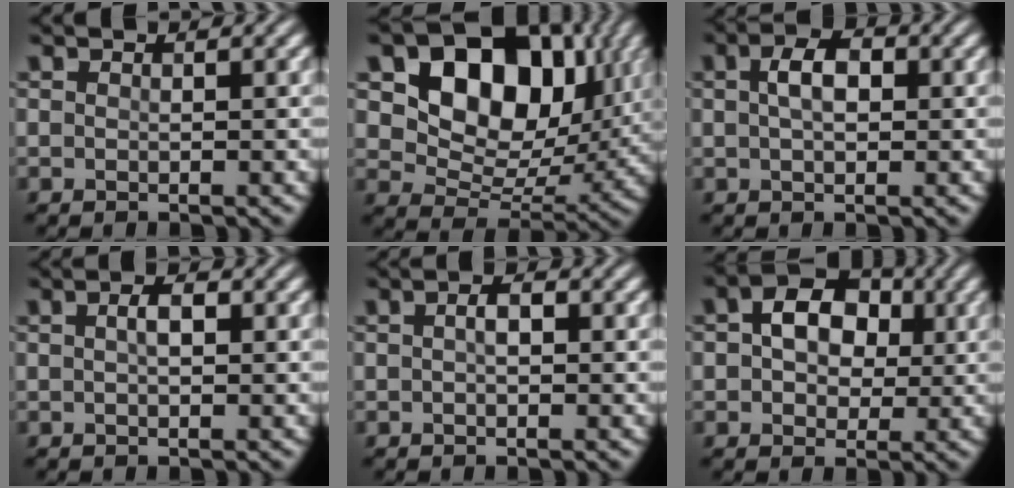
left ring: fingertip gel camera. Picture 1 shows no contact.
{"total": 12.7, "force": [4.2, 8.6, 8.4], "torque": [-0.128, -0.002, 0.074]}
{"total": 3.3, "force": [0.7, 1.9, 2.6], "torque": [-0.050, 0.007, 0.009]}
{"total": 1.7, "force": [0.3, 0.7, 1.5], "torque": [-0.028, 0.004, 0.003]}
{"total": 1.6, "force": [0.2, 0.7, 1.4], "torque": [-0.024, 0.001, 0.001]}
{"total": 6.3, "force": [1.3, 4.5, 4.2], "torque": [-0.073, 0.015, 0.001]}